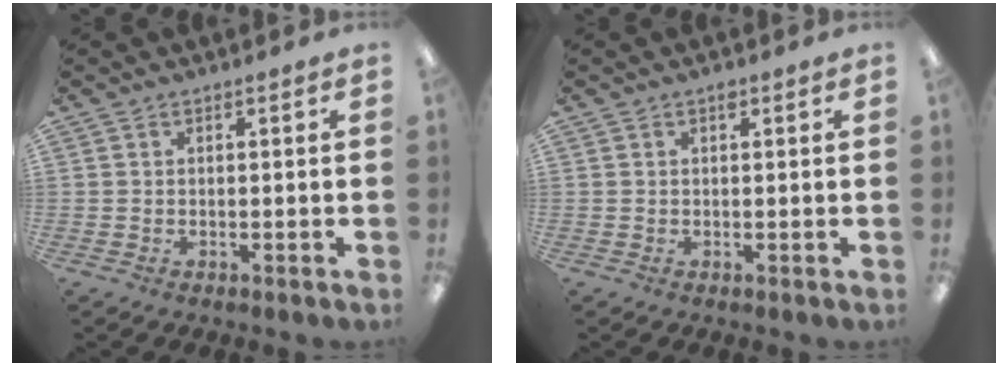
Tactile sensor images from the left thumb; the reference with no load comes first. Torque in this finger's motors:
{"motor_torque": [0.15, -0.05, 0.53, 0.03, 0.00]}